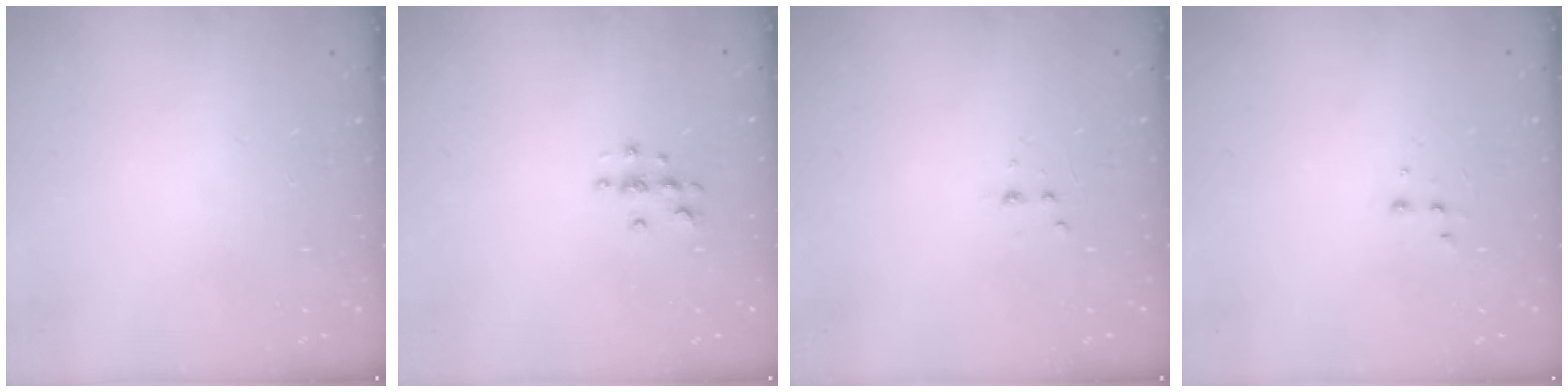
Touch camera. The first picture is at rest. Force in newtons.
{"total": 4.2, "press": 4.2, "slide": 0.5}
{"total": 2.9, "press": 2.7, "slide": 1.0}
{"total": 1.9, "press": 1.9, "slide": 0.2}